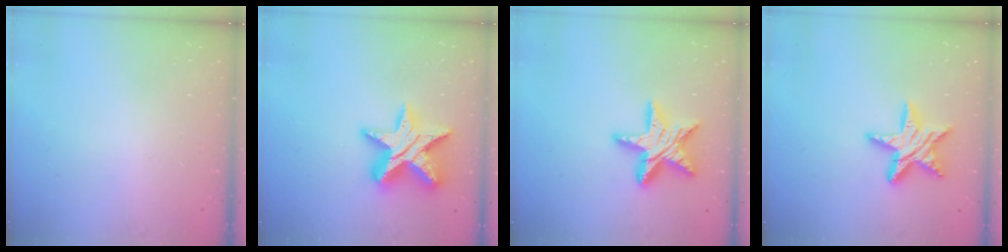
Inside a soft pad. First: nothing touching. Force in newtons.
{"total": 16.2, "press": 16.2, "slide": 1.1}
{"total": 15.9, "press": 15.9, "slide": 1.3}
{"total": 12.8, "press": 12.8, "slide": 0.7}